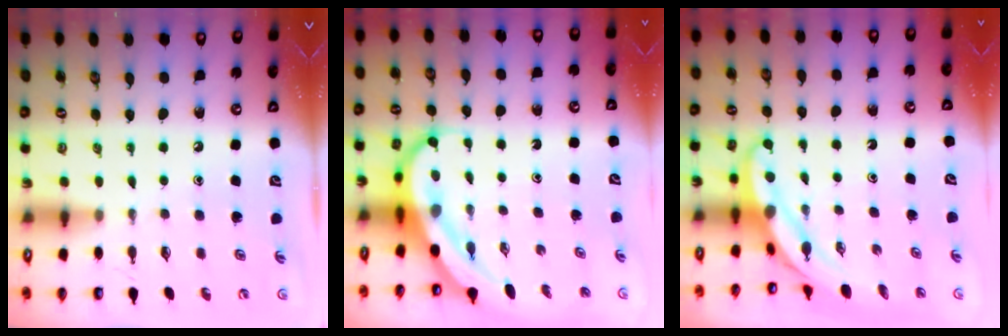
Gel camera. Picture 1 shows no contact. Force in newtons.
{"total": 8.9, "press": 8.8, "slide": 1.2}
{"total": 6.1, "press": 6.1, "slide": 0.5}